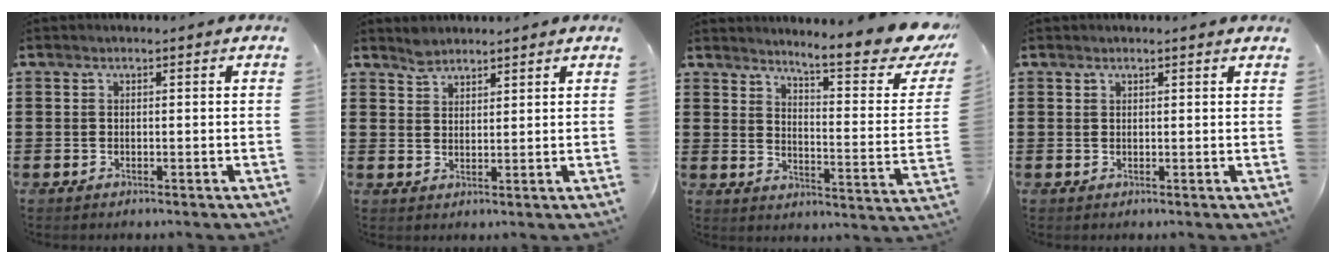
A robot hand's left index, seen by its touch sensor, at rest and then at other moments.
{"total": 2.4, "force": [2.3, 0.9, -0.1], "torque": [-0.006, 0.001, 0.046]}
{"total": 9.3, "force": [7.8, 0.1, 5.1], "torque": [-0.088, -0.062, 0.124]}
{"total": 0.9, "force": [0.9, 0.2, 0.1], "torque": [-0.004, 0.000, 0.017]}